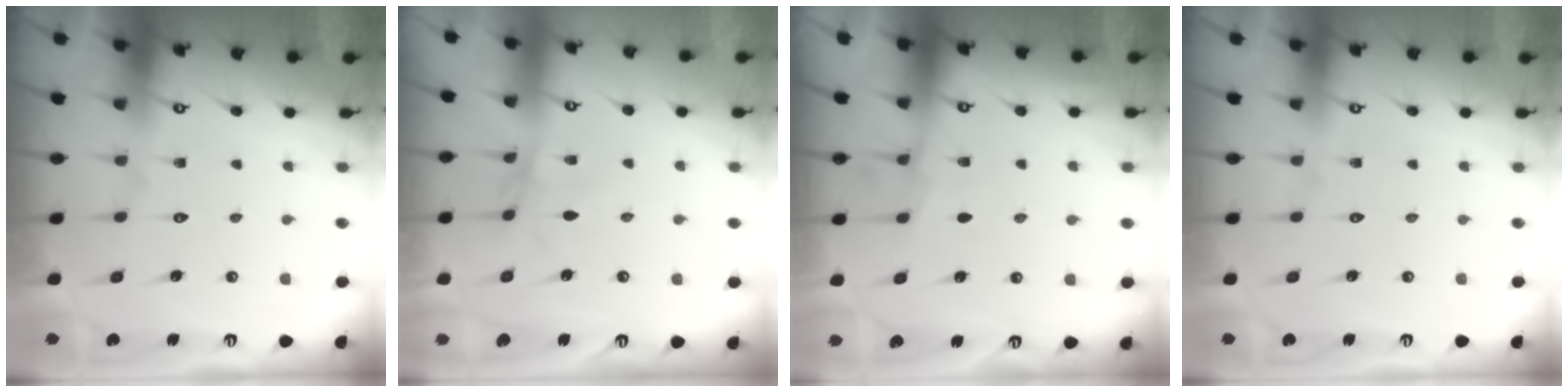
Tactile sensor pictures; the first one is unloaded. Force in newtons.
{"total": 2.2, "press": 2.1, "slide": 0.3}
{"total": 3.8, "press": 3.8, "slide": 0.5}
{"total": 0.0}